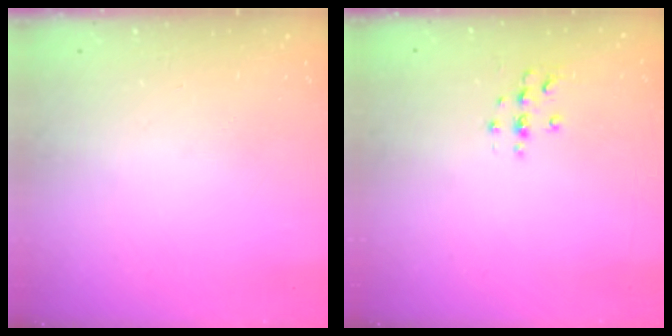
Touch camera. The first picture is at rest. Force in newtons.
{"total": 2.0, "press": 2.0, "slide": 0.2}